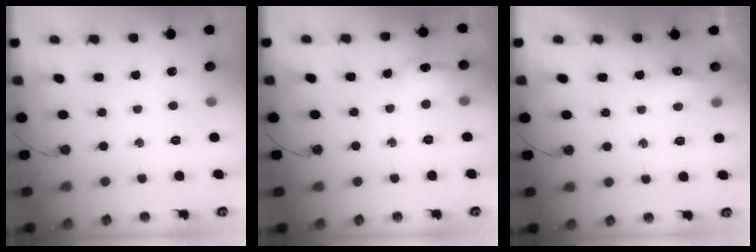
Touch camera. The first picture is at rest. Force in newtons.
{"total": 10.2, "press": 10.2, "slide": 0.9}
{"total": 5.4, "press": 5.3, "slide": 1.0}